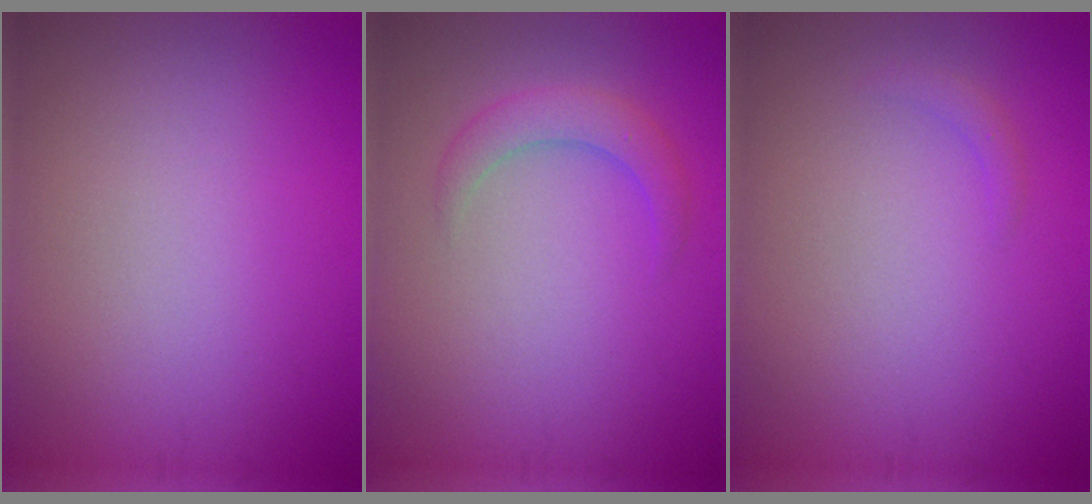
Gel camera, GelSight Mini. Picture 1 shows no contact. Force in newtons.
{"total": 2.4, "press": 2.4, "slide": 0.0}
{"total": 0.8, "press": 0.8, "slide": 0.1}